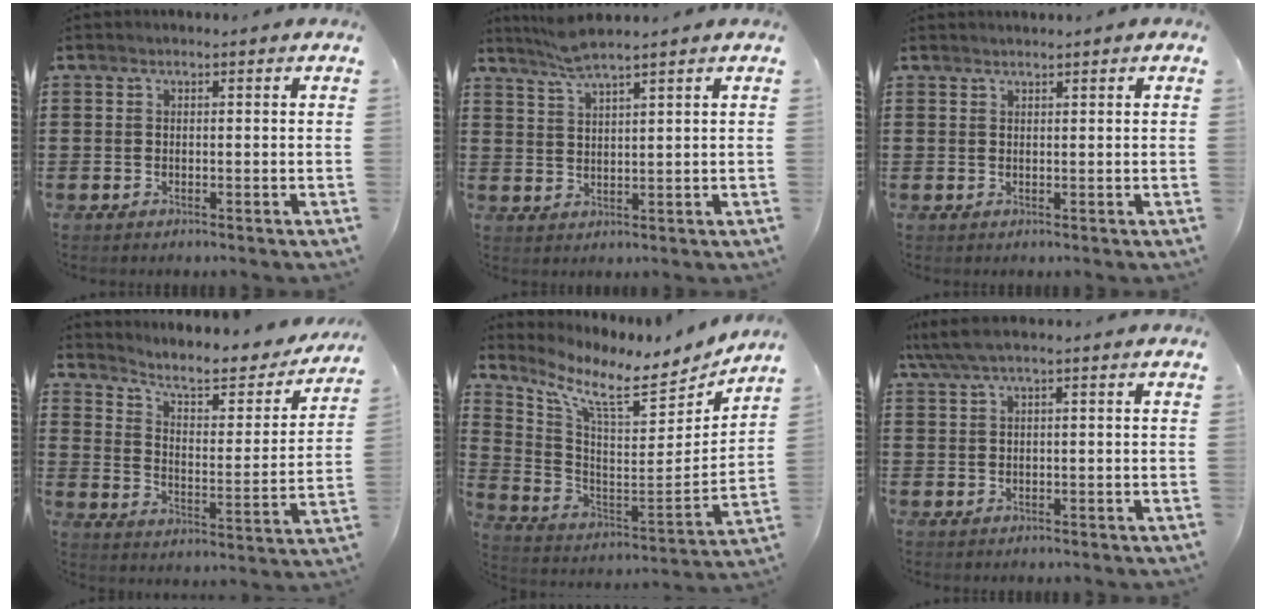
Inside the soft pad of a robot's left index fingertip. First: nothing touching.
{"total": 4.2, "force": [3.5, -0.1, 2.2], "torque": [-0.053, -0.007, 0.063]}
{"total": 0.8, "force": [0.7, 0.0, 0.3], "torque": [-0.006, -0.002, 0.015]}
{"total": 6.3, "force": [5.2, 1.3, 3.3], "torque": [-0.081, -0.036, 0.082]}
{"total": 9.4, "force": [7.7, 1.8, 5.1], "torque": [-0.126, -0.059, 0.125]}
{"total": 2.6, "force": [1.0, 0.1, 2.4], "torque": [-0.052, -0.003, 0.016]}